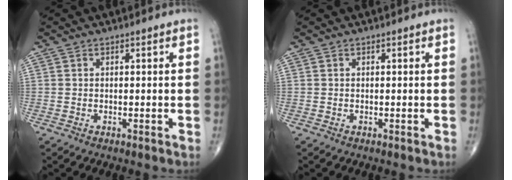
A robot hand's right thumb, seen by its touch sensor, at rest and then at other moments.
{"total": 0.0}